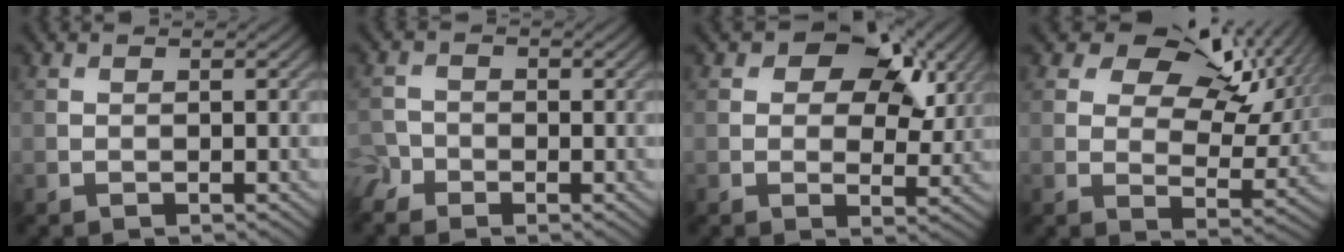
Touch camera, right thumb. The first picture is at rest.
{"total": 2.4, "force": [-1.9, 1.5, 0.4], "torque": [-0.012, -0.002, -0.049]}
{"total": 10.8, "force": [5.0, 6.6, 6.9], "torque": [-0.095, 0.005, 0.074]}
{"total": 13.2, "force": [6.2, 7.6, 8.8], "torque": [-0.138, 0.012, 0.085]}